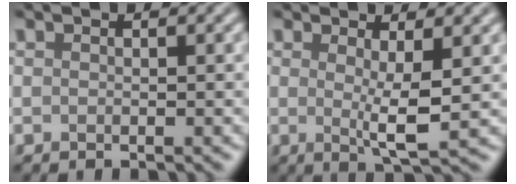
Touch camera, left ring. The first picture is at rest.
{"total": 3.5, "force": [0.6, 0.6, 3.4], "torque": [-0.054, -0.015, 0.012]}